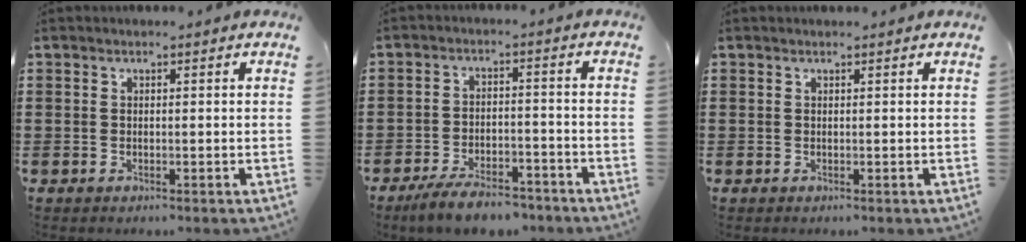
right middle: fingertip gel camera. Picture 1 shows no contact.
{"total": 6.2, "force": [-5.5, 1.4, 2.4], "torque": [-0.047, 0.006, -0.107]}
{"total": 0.0}